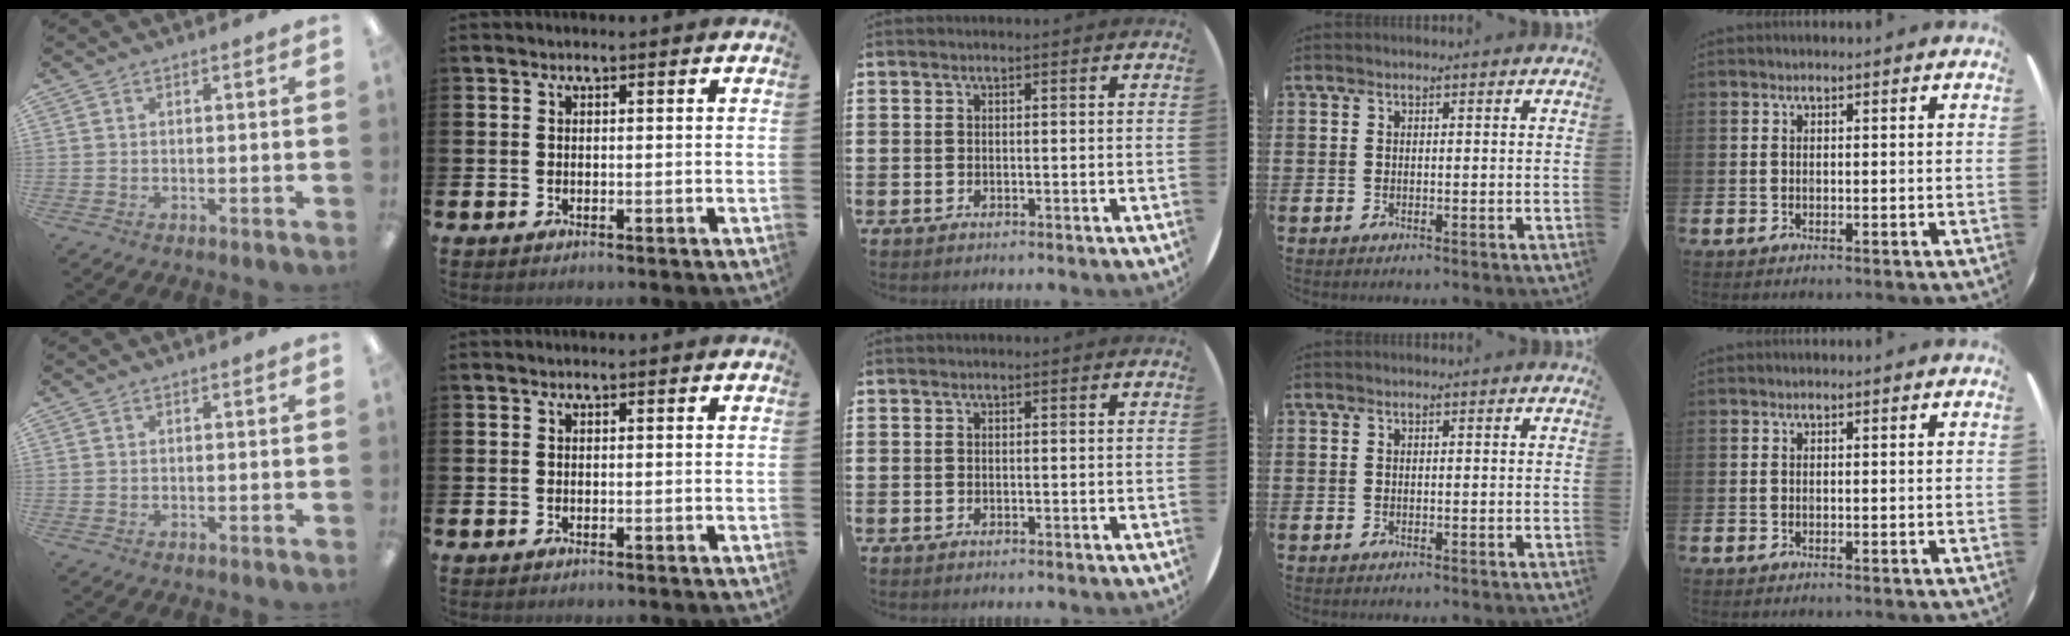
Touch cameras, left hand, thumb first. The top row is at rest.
{}